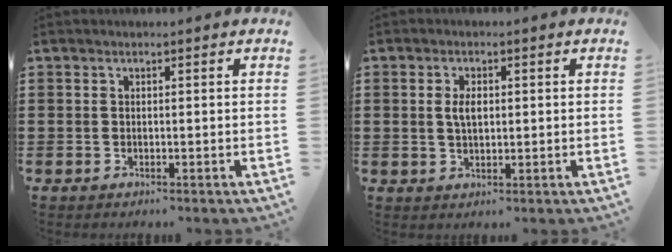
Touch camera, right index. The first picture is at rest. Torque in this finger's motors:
{"motor_torque": [0.19, 0.16, 0.09, 0.05]}